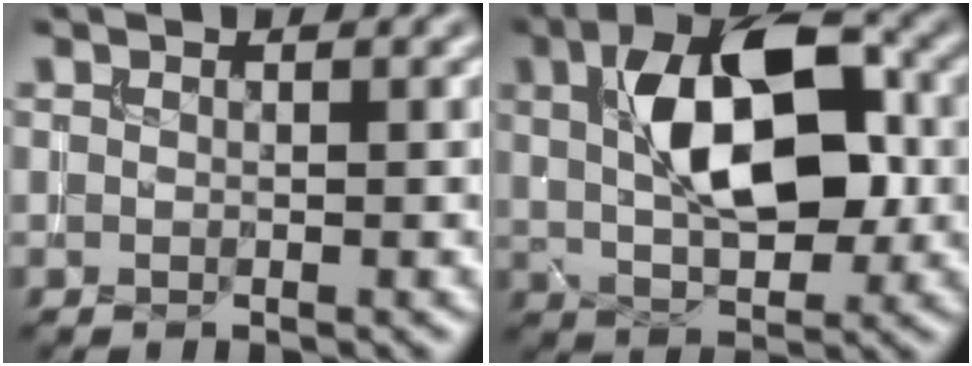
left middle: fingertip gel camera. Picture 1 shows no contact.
{"total": 10.2, "force": [1.7, 5.0, 8.7], "torque": [-0.134, 0.017, 0.023]}